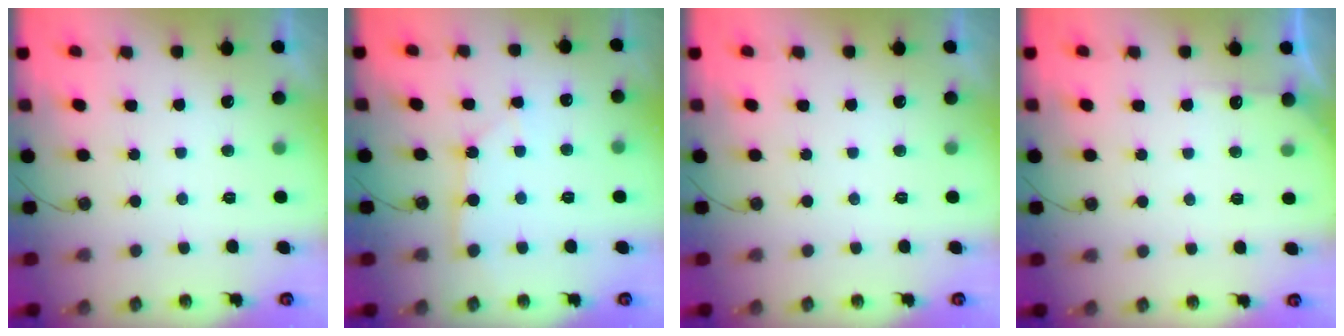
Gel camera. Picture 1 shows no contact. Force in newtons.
{"total": 3.0, "press": 3.0, "slide": 0.2}
{"total": 0.0}
{"total": 3.8, "press": 3.8, "slide": 0.4}